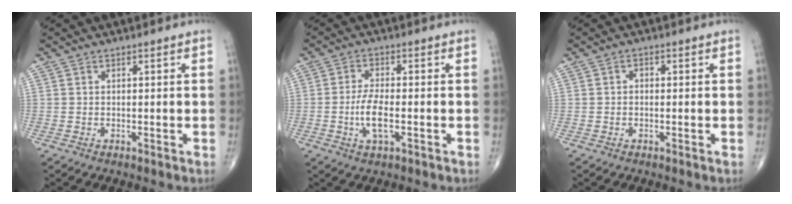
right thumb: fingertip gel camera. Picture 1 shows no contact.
{"total": 5.8, "force": [-1.5, 2.0, 5.2], "torque": [-0.107, 0.003, -0.029]}
{"total": 1.0, "force": [-0.1, 0.8, 0.7], "torque": [-0.006, 0.006, -0.005]}